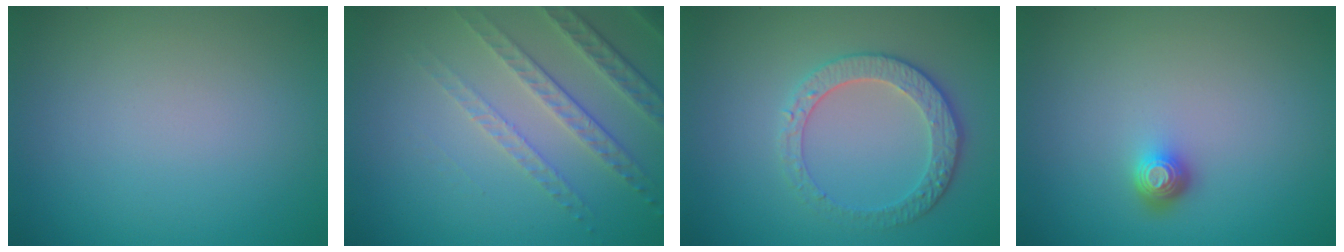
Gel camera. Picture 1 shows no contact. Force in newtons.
{"total": 4.6, "press": 3.3, "slide": 3.2}
{"total": 3.6, "press": 3.3, "slide": 1.4}
{"total": 1.7, "press": 1.3, "slide": 1.1}